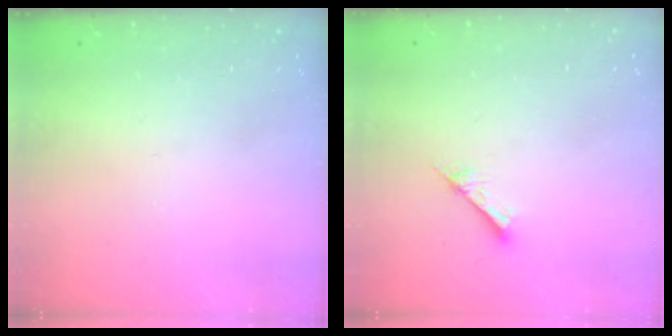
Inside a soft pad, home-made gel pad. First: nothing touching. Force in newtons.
{"total": 2.6, "press": 2.6, "slide": 0.1}